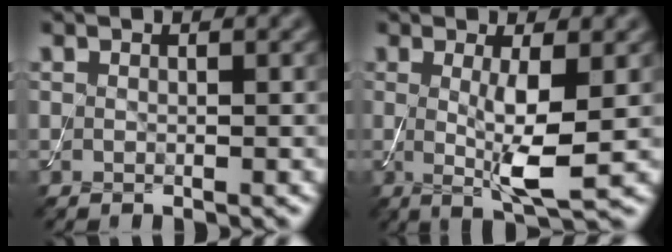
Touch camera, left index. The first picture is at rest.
{"total": 4.8, "force": [0.0, 0.8, 4.7], "torque": [-0.088, -0.014, 0.004]}